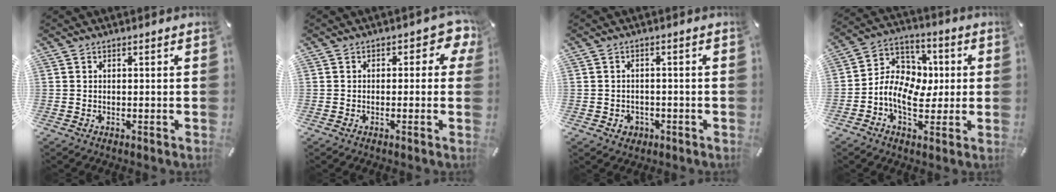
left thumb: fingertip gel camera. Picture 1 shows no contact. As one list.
[{"total": 4.1, "force": [0.5, 2.6, 3.1], "torque": [-0.038, 0.005, 0.002]}, {"total": 2.7, "force": [-0.9, 2.5, 0.8], "torque": [-0.008, 0.000, -0.020]}, {"total": 10.9, "force": [-2.2, 8.7, 6.2], "torque": [-0.131, 0.019, -0.039]}]